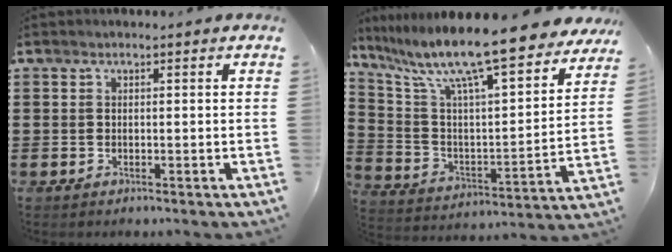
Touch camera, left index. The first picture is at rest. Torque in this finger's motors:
{"motor_torque": [2.14, 0.00, 1.05, 0.21]}